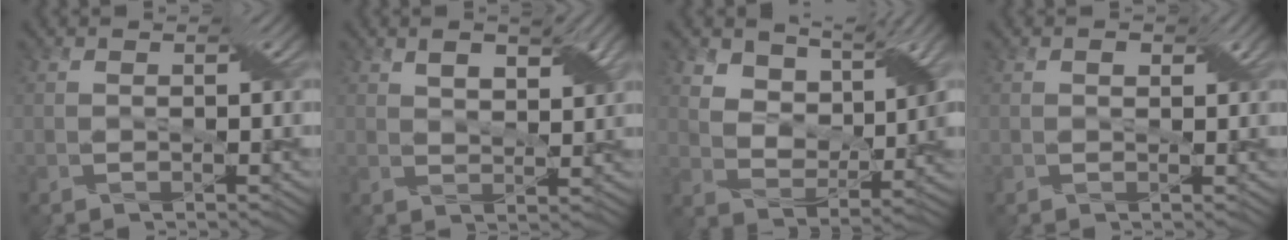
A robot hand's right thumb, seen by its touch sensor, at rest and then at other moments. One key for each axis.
{"total": 3.6, "fx": 2.4, "fy": 1.1, "fz": 2.4, "tx": -0.041, "ty": -0.001, "tz": 0.042}
{"total": 7.0, "fx": 5.2, "fy": 3.5, "fz": 3.1, "tx": -0.064, "ty": -0.001, "tz": 0.087}
{"total": 0.9, "fx": 0.4, "fy": 0.7, "fz": 0.5, "tx": -0.004, "ty": 0.000, "tz": 0.005}